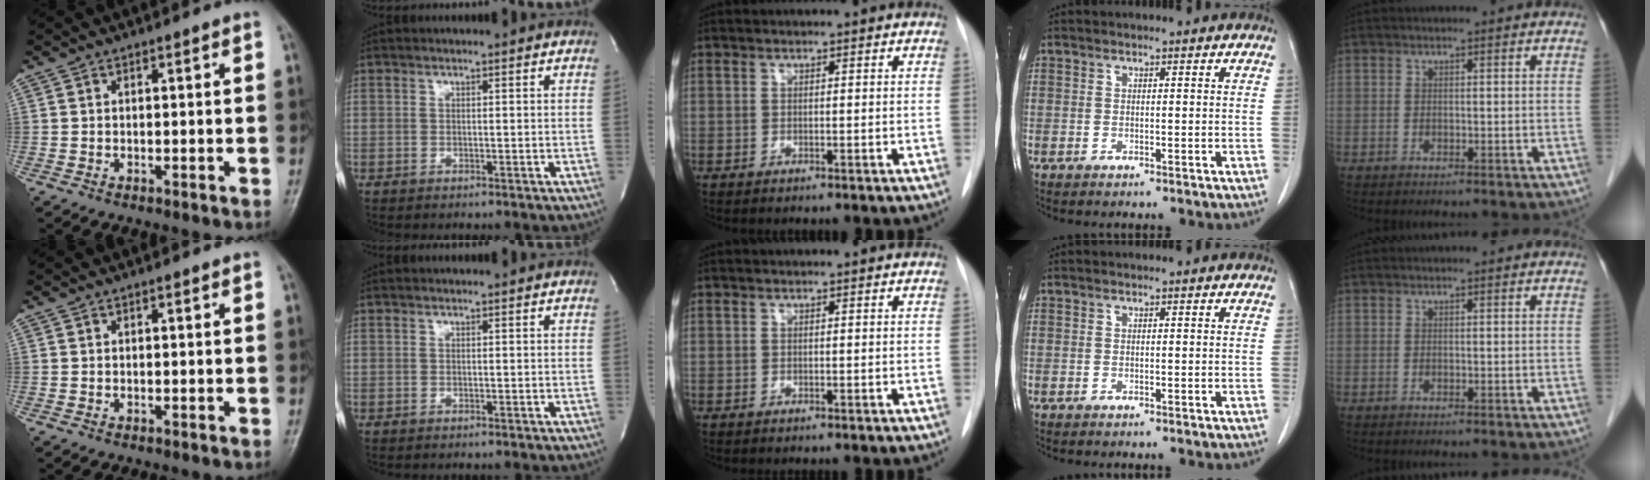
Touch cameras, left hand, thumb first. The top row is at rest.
{}